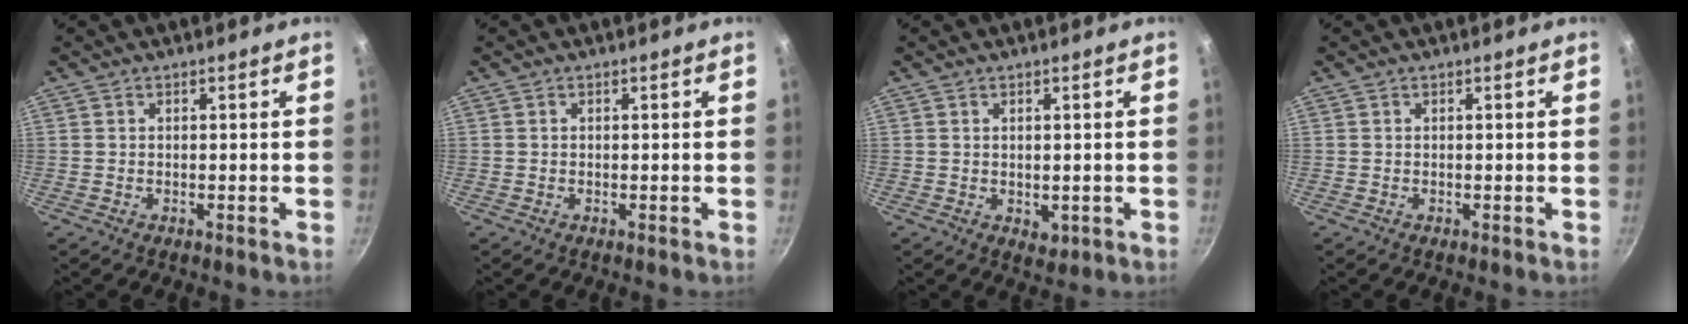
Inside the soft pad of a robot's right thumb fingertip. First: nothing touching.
{"total": 0.0}
{"total": 2.0, "force": [0.1, 1.5, 1.3], "torque": [-0.016, -0.006, 0.004]}
{"total": 0.0}